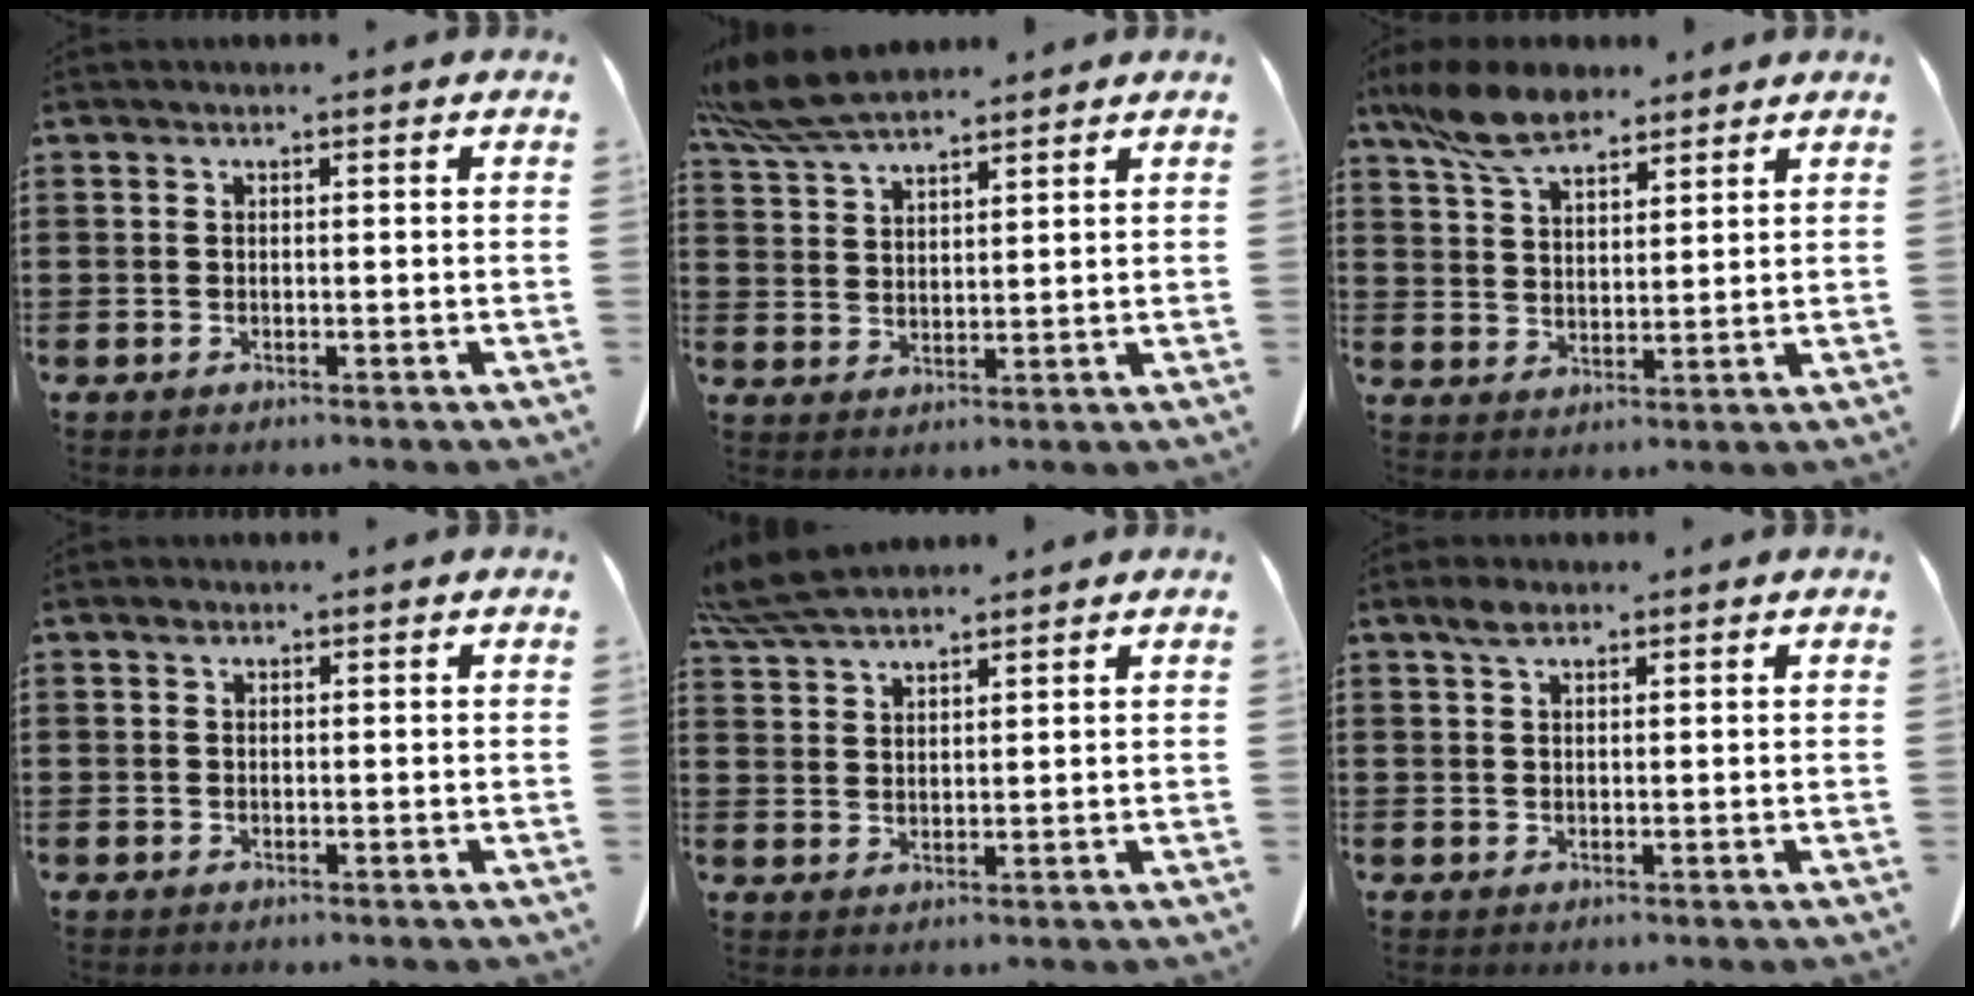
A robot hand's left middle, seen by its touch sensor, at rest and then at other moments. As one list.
[{"total": 7.5, "force": [6.5, 1.6, 3.4], "torque": [-0.087, -0.011, 0.126]}, {"total": 9.0, "force": [6.8, 3.4, 4.7], "torque": [-0.113, -0.007, 0.132]}, {"total": 0.7, "force": [0.4, 0.5, 0.3], "torque": [-0.008, 0.003, 0.008]}, {"total": 6.3, "force": [5.6, 1.1, 2.6], "torque": [-0.069, -0.011, 0.108]}, {"total": 2.2, "force": [1.5, 1.1, 1.3], "torque": [-0.030, 0.003, 0.028]}]